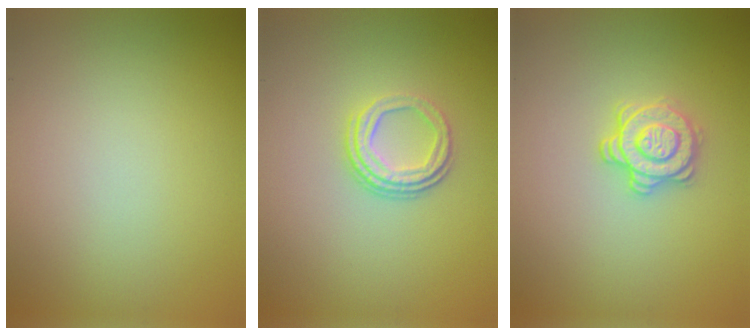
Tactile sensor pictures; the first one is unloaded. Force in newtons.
{"total": 3.3, "press": 2.4, "slide": 2.3}
{"total": 2.9, "press": 2.6, "slide": 1.2}